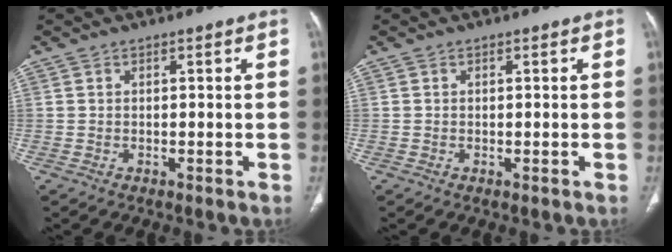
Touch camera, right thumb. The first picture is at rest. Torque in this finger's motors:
{"motor_torque": [0.02, 0.68, -0.05, 0.45, 0.03]}